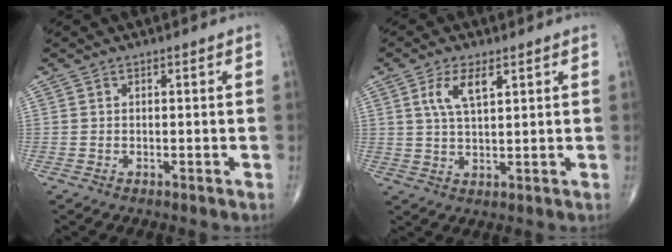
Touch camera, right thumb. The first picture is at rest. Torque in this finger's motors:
{"motor_torque": [-0.03, 0.14, 0.30, 0.14, 0.08]}